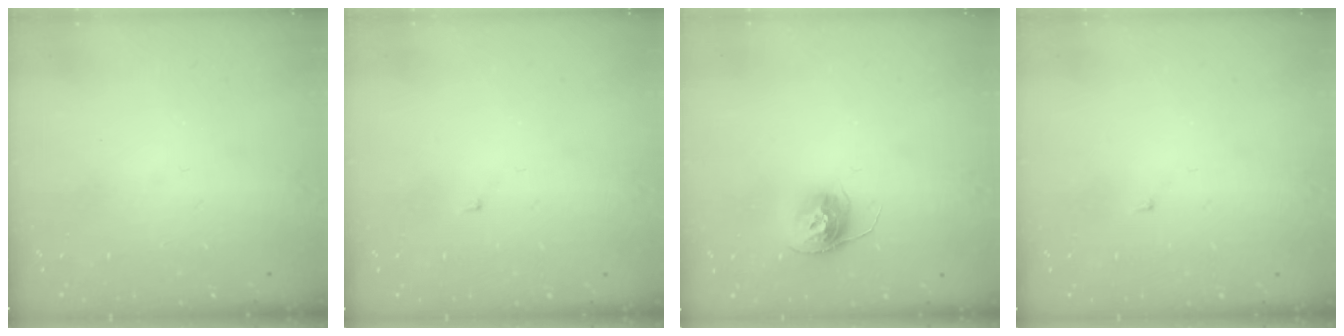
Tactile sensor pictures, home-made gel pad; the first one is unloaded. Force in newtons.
{"total": 1.4, "press": 1.3, "slide": 0.1}
{"total": 11.4, "press": 11.4, "slide": 1.0}
{"total": 1.4, "press": 1.3, "slide": 0.1}